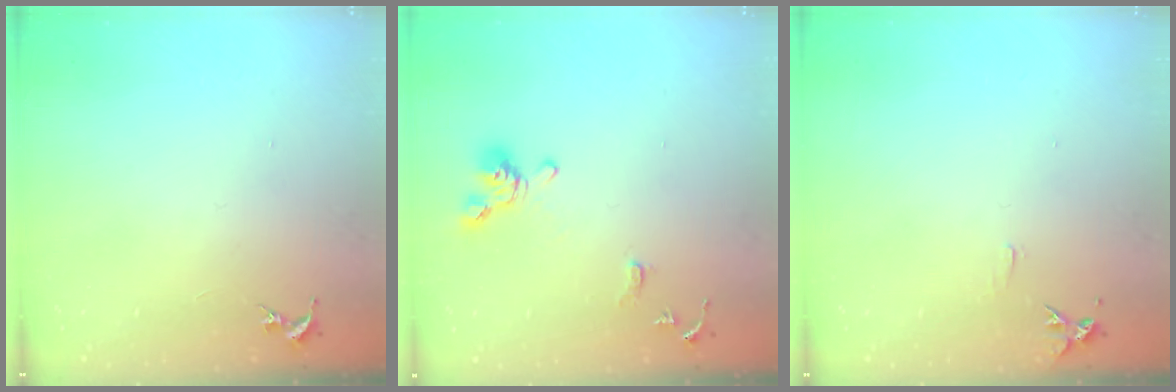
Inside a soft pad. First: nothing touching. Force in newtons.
{"total": 11.3, "press": 11.2, "slide": 1.3}
{"total": 5.5, "press": 5.4, "slide": 0.6}